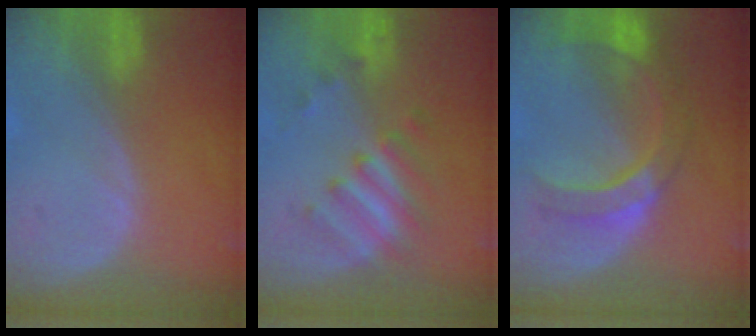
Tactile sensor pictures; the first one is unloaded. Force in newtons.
{"total": 5.8, "press": 5.7, "slide": 0.9}
{"total": 8.5, "press": 8.1, "slide": 2.7}